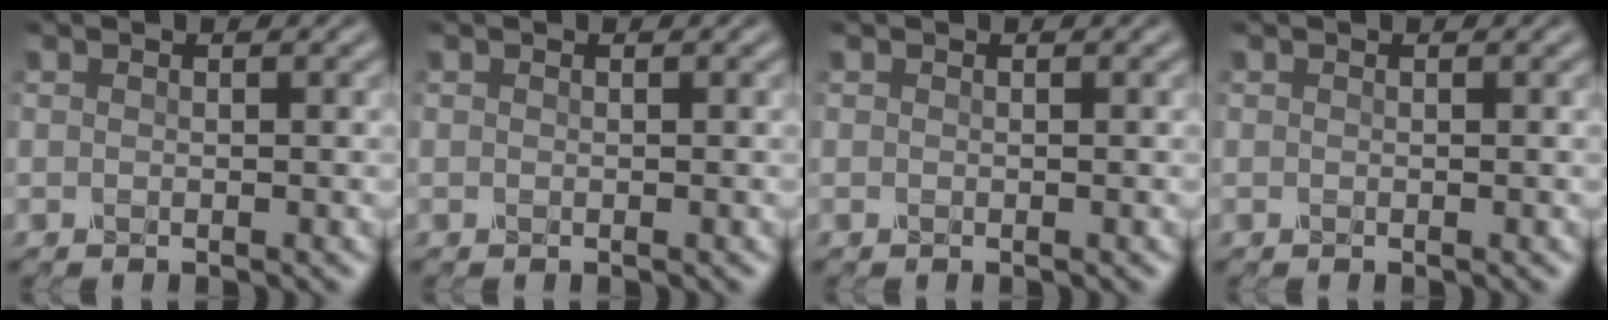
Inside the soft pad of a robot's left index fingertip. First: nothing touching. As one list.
[{"total": 0.0}, {"total": 0.0}, {"total": 0.0}]